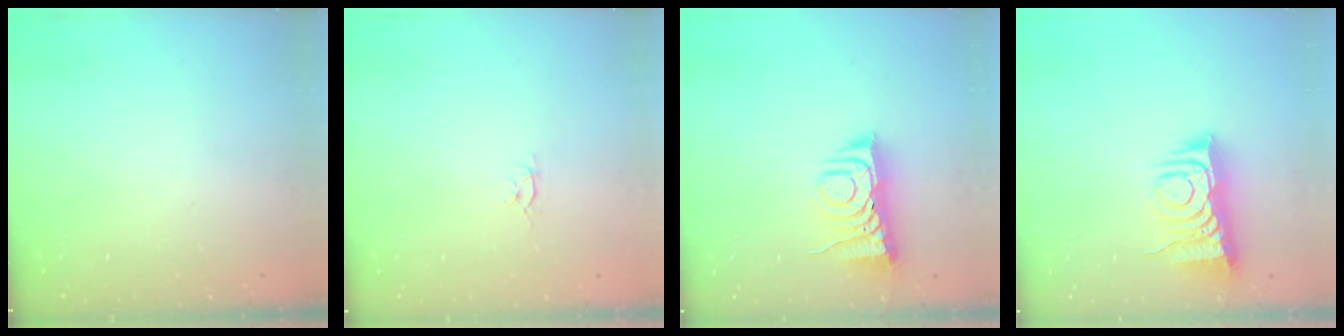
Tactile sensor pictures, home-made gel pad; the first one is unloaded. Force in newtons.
{"total": 2.6, "press": 2.6, "slide": 0.3}
{"total": 7.3, "press": 7.3, "slide": 0.6}
{"total": 8.4, "press": 8.4, "slide": 0.8}